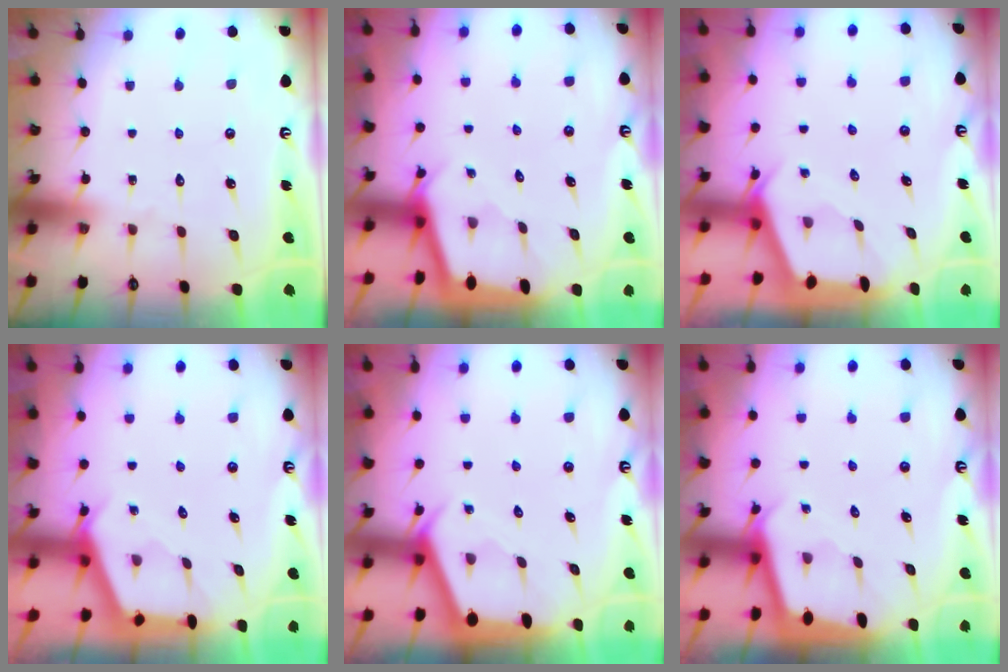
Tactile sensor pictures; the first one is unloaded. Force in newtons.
{"total": 1.9, "press": 1.9, "slide": 0.2}
{"total": 3.1, "press": 3.1, "slide": 0.2}
{"total": 2.6, "press": 2.6, "slide": 0.4}
{"total": 2.2, "press": 2.2, "slide": 0.3}
{"total": 2.1, "press": 2.1, "slide": 0.1}